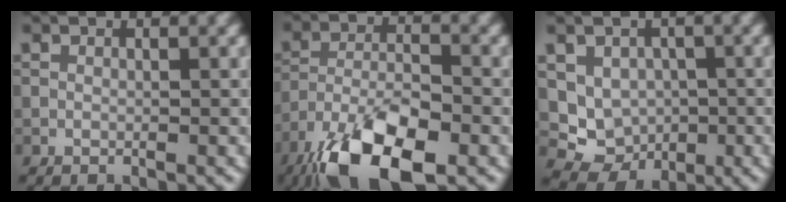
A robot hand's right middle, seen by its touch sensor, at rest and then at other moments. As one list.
[{"total": 10.1, "force": [-6.2, 3.8, 7.0], "torque": [-0.132, -0.011, -0.120]}, {"total": 4.4, "force": [-0.1, 3.9, 2.0], "torque": [-0.030, -0.016, 0.007]}]